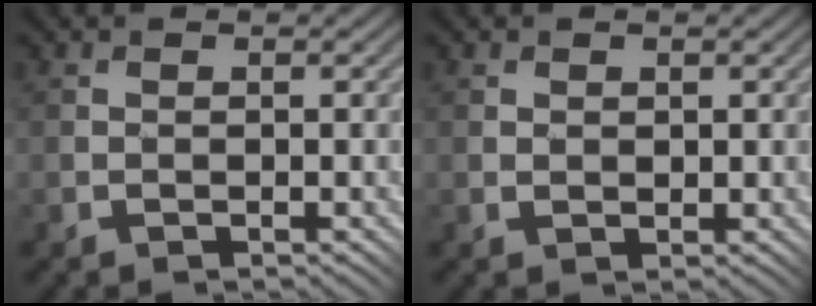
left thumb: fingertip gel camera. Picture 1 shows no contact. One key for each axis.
{"total": 0.8, "fx": 0.6, "fy": 0.5, "fz": 0.3, "tx": -0.008, "ty": -0.001, "tz": 0.014}